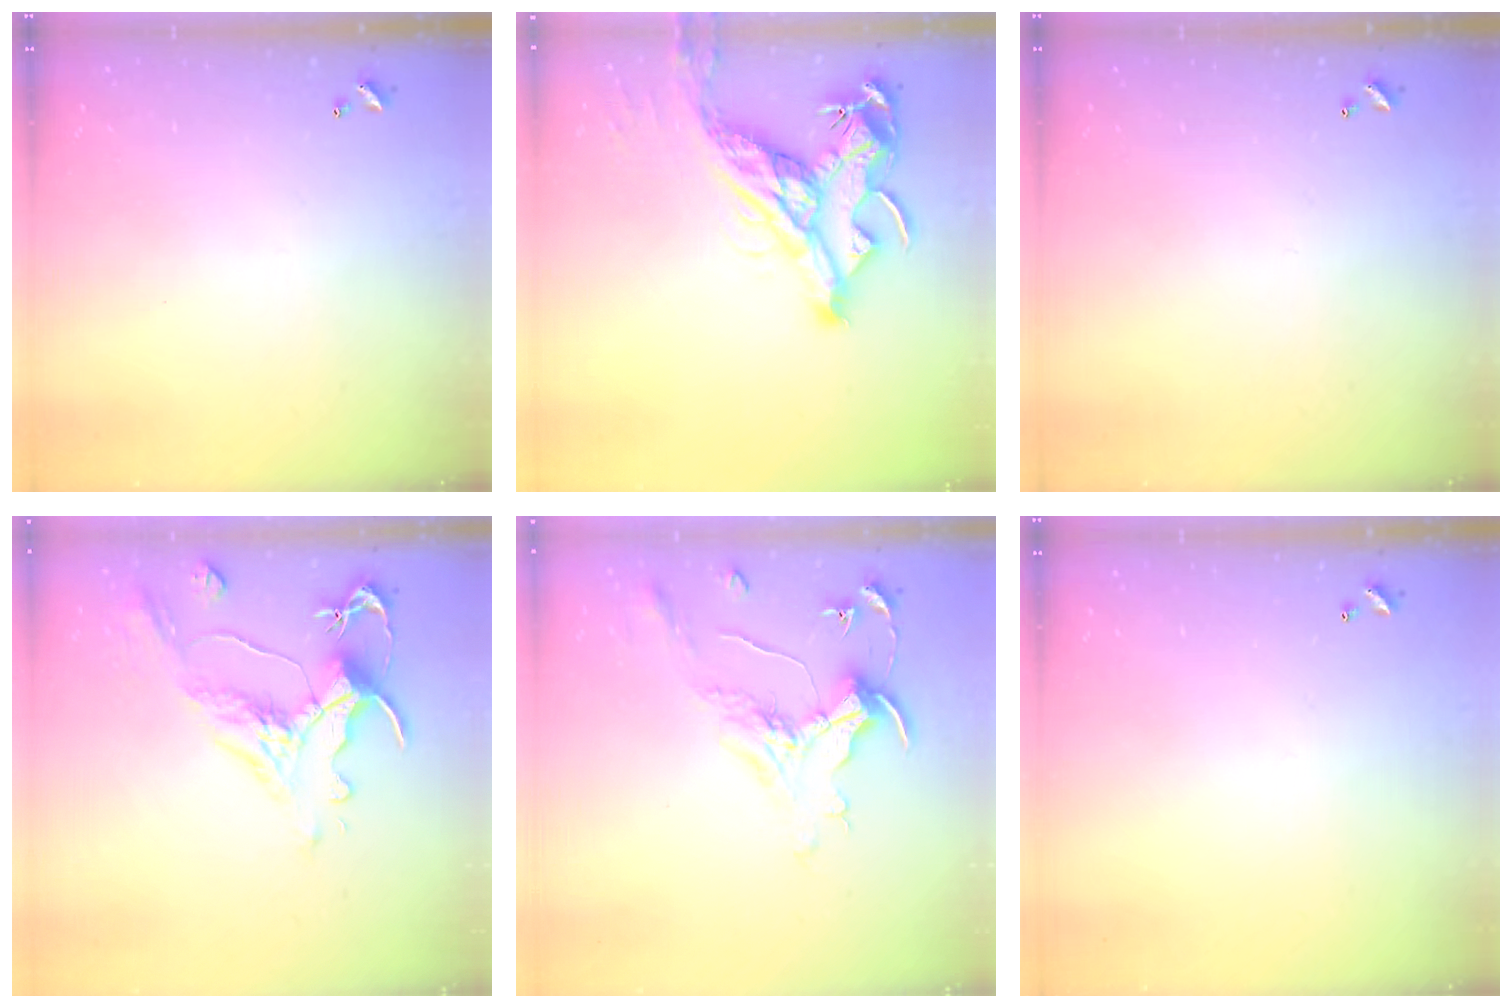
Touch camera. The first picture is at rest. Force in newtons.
{"total": 14.7, "press": 14.5, "slide": 2.1}
{"total": 0.0}
{"total": 1.6, "press": 0.4, "slide": 1.6}
{"total": 1.5, "press": 1.3, "slide": 0.7}
{"total": 0.0}